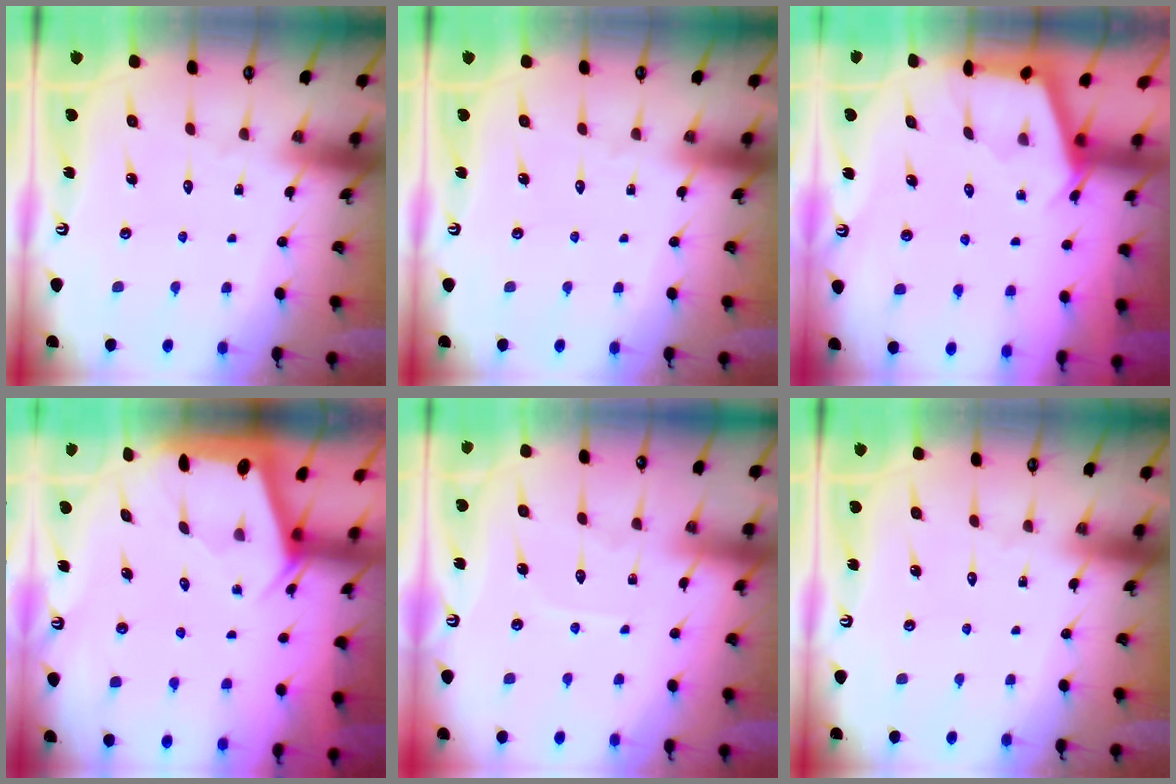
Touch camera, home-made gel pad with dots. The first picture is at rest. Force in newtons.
{"total": 0.0}
{"total": 2.9, "press": 2.9, "slide": 0.3}
{"total": 2.0, "press": 2.0, "slide": 0.3}
{"total": 4.0, "press": 4.0, "slide": 0.6}
{"total": 0.0}